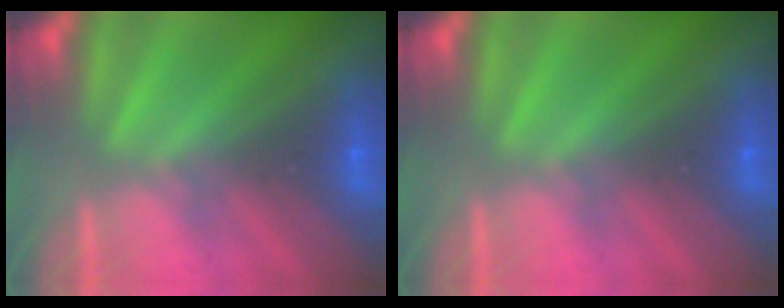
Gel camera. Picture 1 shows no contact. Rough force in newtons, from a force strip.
{"total": 0.0}